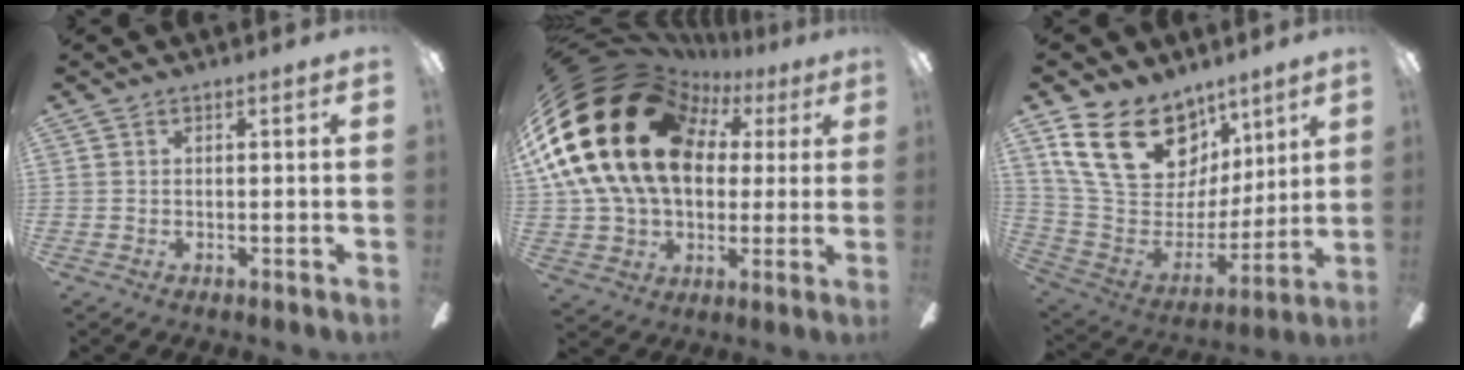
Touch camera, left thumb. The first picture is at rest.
{"total": 28.1, "force": [7.5, 20.3, 17.9], "torque": [-0.382, -0.035, 0.150]}
{"total": 24.5, "force": [12.7, 16.3, 13.1], "torque": [-0.248, -0.065, 0.243]}